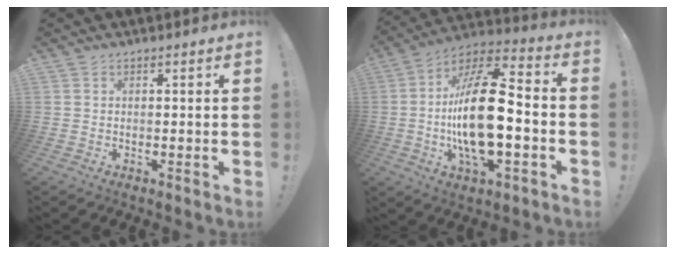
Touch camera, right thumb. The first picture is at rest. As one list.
[{"total": 23.2, "force": [-3.1, 9.5, 21.0], "torque": [-0.397, 0.014, -0.054]}]